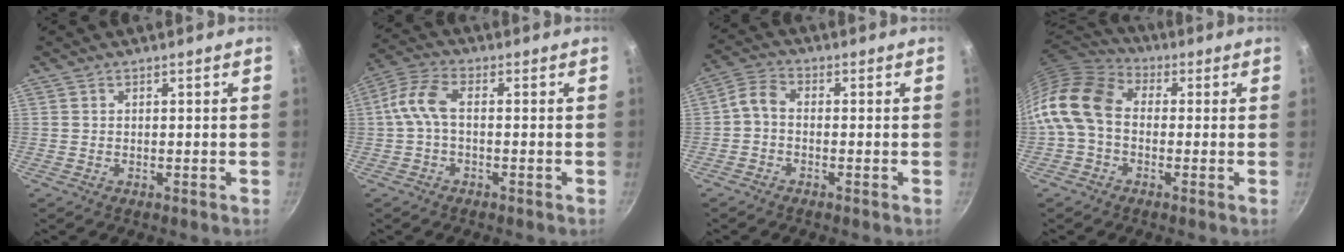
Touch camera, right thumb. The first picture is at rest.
{"total": 6.3, "force": [-0.6, 3.1, 5.4], "torque": [-0.131, 0.024, -0.025]}
{"total": 3.7, "force": [-1.1, 2.4, 2.6], "torque": [-0.062, 0.023, -0.034]}
{"total": 14.0, "force": [-0.7, 10.2, 9.6], "torque": [-0.182, 0.034, -0.036]}